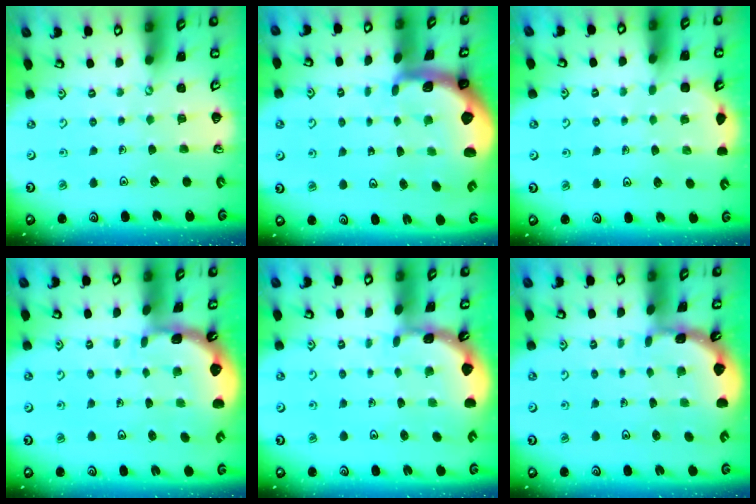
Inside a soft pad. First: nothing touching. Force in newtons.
{"total": 2.7, "press": 1.7, "slide": 2.1}
{"total": 2.2, "press": 2.0, "slide": 1.1}
{"total": 1.3, "press": 1.3, "slide": 0.1}
{"total": 1.8, "press": 1.8, "slide": 0.1}
{"total": 1.8, "press": 1.8, "slide": 0.1}